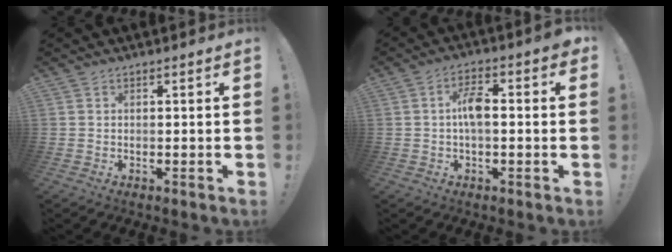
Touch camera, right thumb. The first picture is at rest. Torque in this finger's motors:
{"motor_torque": [0.31, 0.50, 0.79, 0.31, 0.05]}